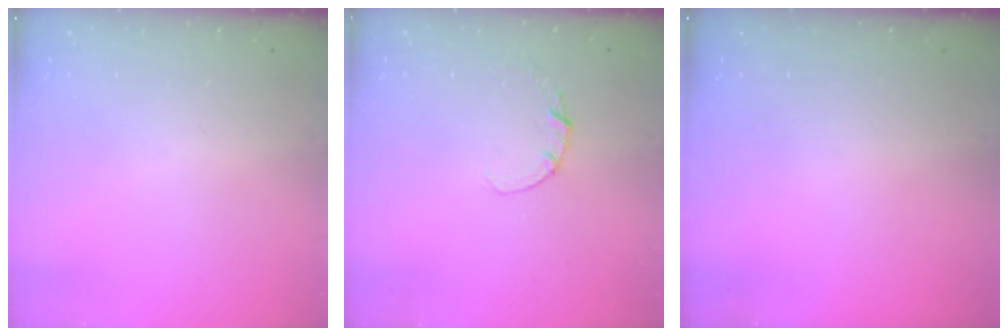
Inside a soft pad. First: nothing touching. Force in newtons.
{"total": 1.1, "press": 1.1, "slide": 0.1}
{"total": 0.0}